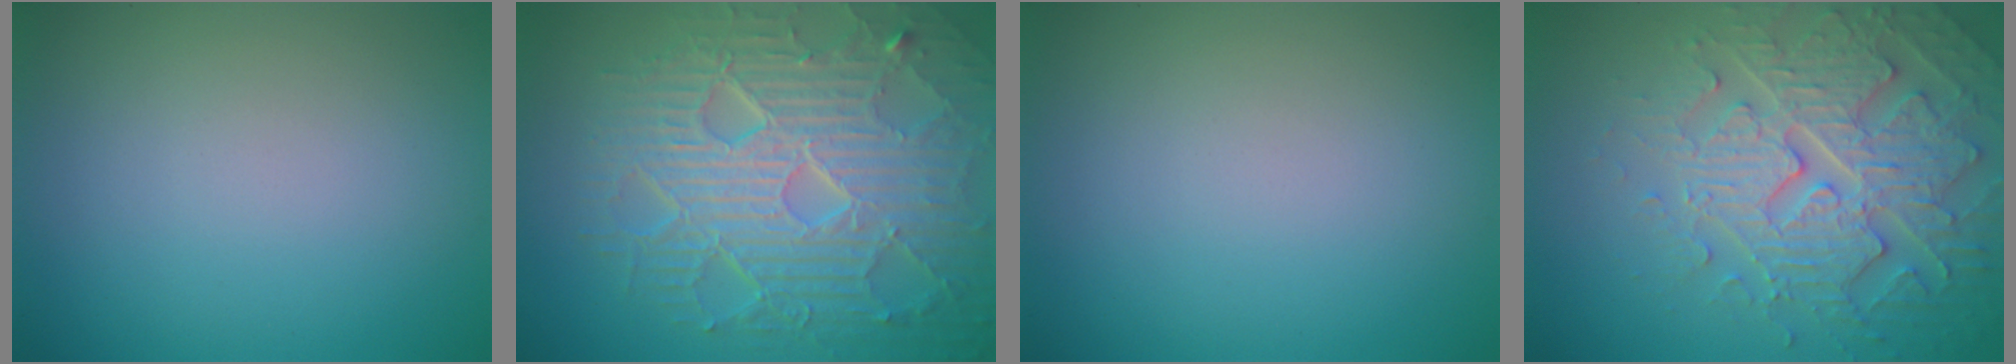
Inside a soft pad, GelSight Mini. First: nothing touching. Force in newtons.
{"total": 10.4, "press": 6.7, "slide": 8.0}
{"total": 0.0}
{"total": 5.5, "press": 5.3, "slide": 1.4}